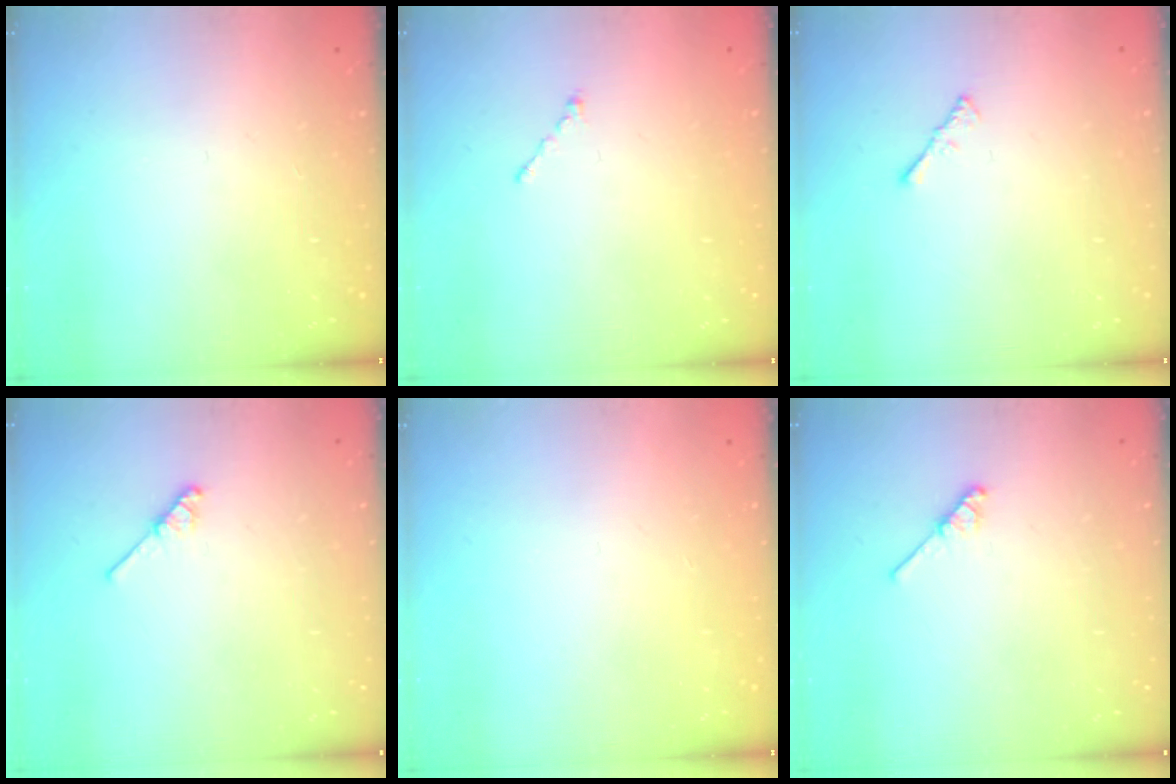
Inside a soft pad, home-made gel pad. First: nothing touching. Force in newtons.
{"total": 0.7, "press": 0.7, "slide": 0.2}
{"total": 1.5, "press": 1.4, "slide": 0.4}
{"total": 4.5, "press": 4.4, "slide": 0.7}
{"total": 0.0}
{"total": 4.5, "press": 4.4, "slide": 0.7}